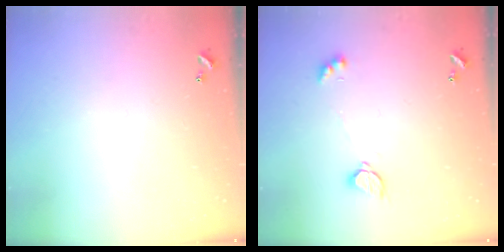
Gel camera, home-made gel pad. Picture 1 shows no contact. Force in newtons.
{"total": 2.2, "press": 2.2, "slide": 0.2}